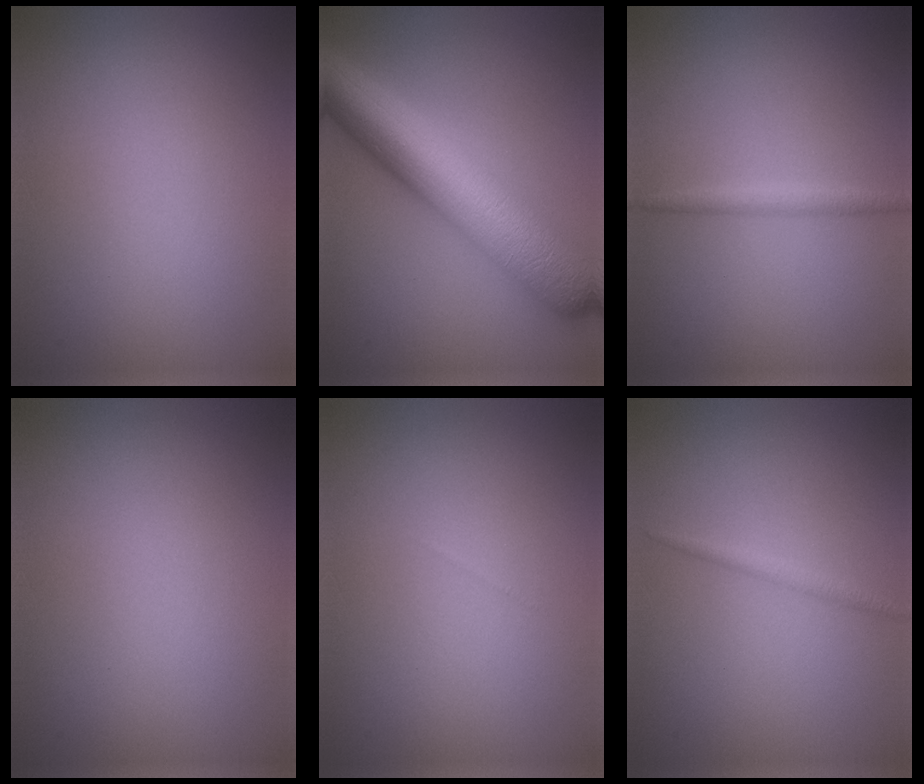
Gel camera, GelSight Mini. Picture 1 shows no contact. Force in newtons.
{"total": 10.5, "press": 10.5, "slide": 0.3}
{"total": 1.5, "press": 1.5, "slide": 0.1}
{"total": 0.0}
{"total": 0.0}
{"total": 1.0, "press": 1.0, "slide": 0.1}